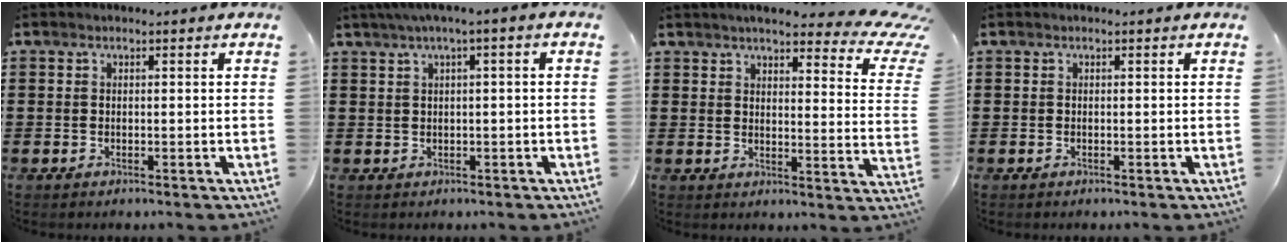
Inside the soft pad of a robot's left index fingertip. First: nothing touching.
{"total": 2.2, "force": [-0.1, 0.0, 2.2], "torque": [-0.038, 0.000, -0.003]}
{"total": 5.9, "force": [4.9, 0.8, 3.3], "torque": [-0.068, -0.029, 0.079]}
{"total": 0.0}